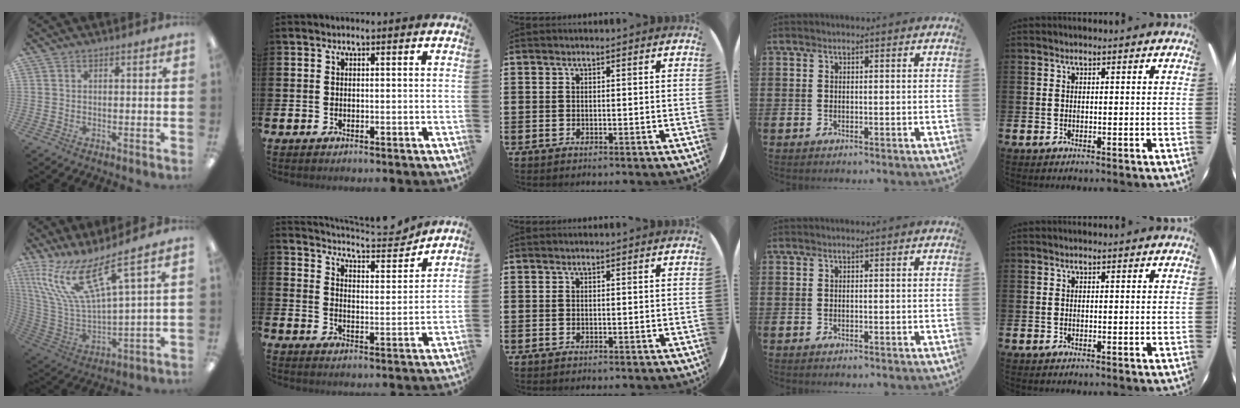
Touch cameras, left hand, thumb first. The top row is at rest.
{"thumb": {"total": 18.3, "force": [11.2, 5.0, 13.6], "torque": [-0.301, -0.068, 0.188]}, "index": {"total": 5.9, "force": [5.8, 0.8, 0.8], "torque": [-0.036, -0.048, 0.097]}}